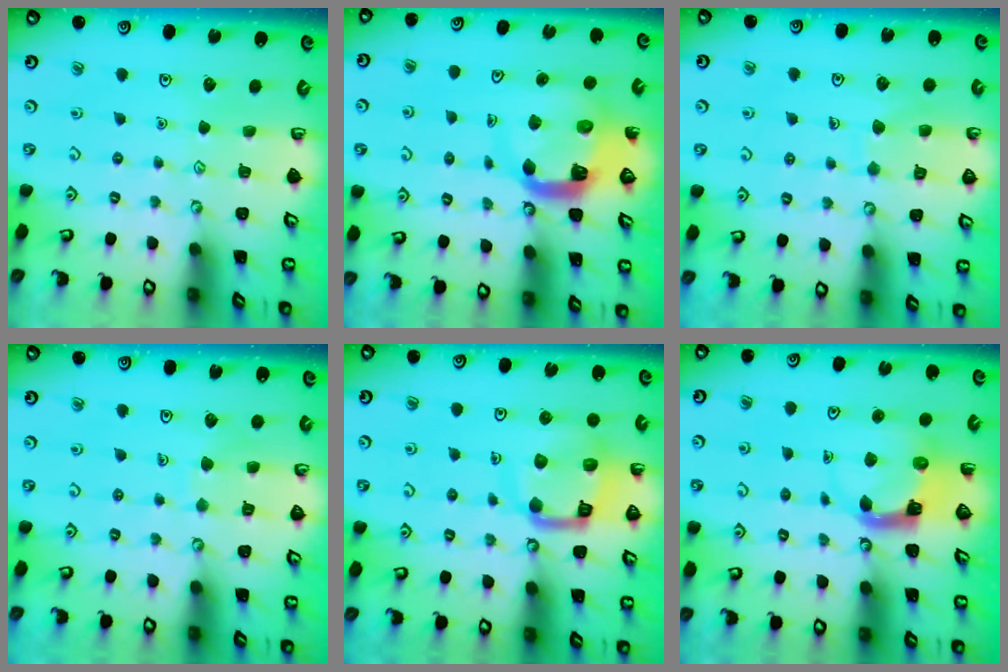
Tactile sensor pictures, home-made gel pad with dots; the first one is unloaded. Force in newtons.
{"total": 8.0, "press": 7.9, "slide": 1.0}
{"total": 7.7, "press": 7.7, "slide": 0.6}
{"total": 5.4, "press": 5.4, "slide": 0.3}
{"total": 13.0, "press": 12.9, "slide": 1.5}
{"total": 3.9, "press": 3.9, "slide": 0.2}